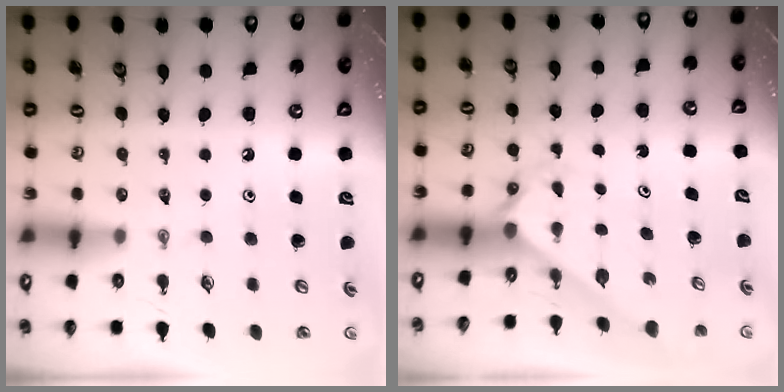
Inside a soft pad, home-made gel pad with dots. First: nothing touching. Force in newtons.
{"total": 2.1, "press": 2.1, "slide": 0.2}